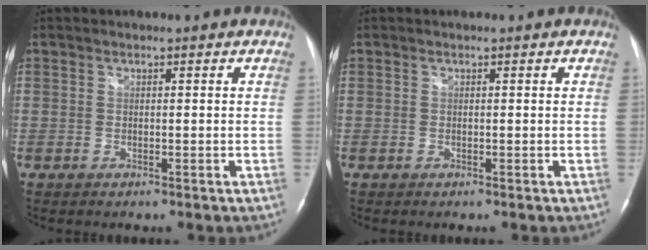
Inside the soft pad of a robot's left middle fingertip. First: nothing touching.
{"total": 0.0}